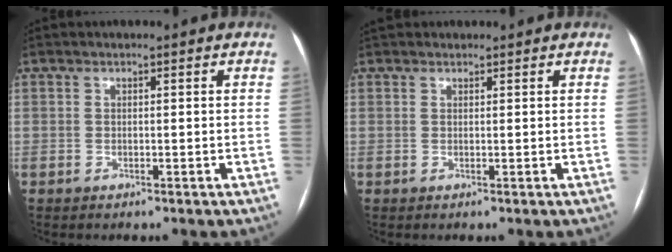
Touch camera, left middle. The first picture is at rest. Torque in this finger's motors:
{"motor_torque": [0.34, -0.38, 0.01, 0.03]}